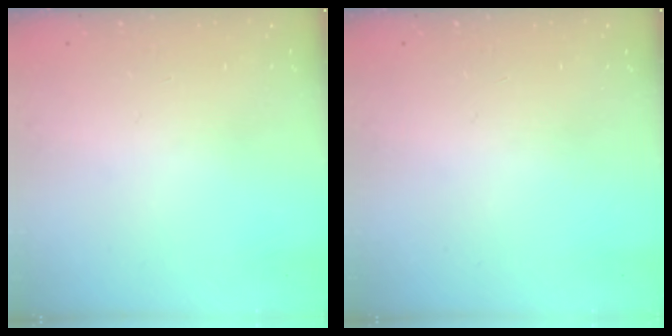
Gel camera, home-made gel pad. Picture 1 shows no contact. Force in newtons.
{"total": 0.0}